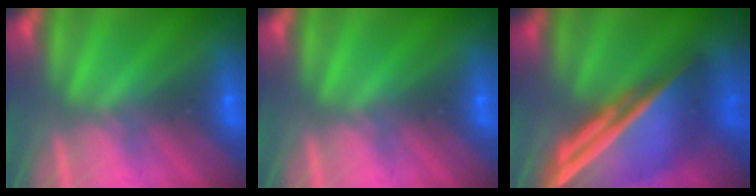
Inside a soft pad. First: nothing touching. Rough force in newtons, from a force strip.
{"total": 0.0}
{"total": 7.6}